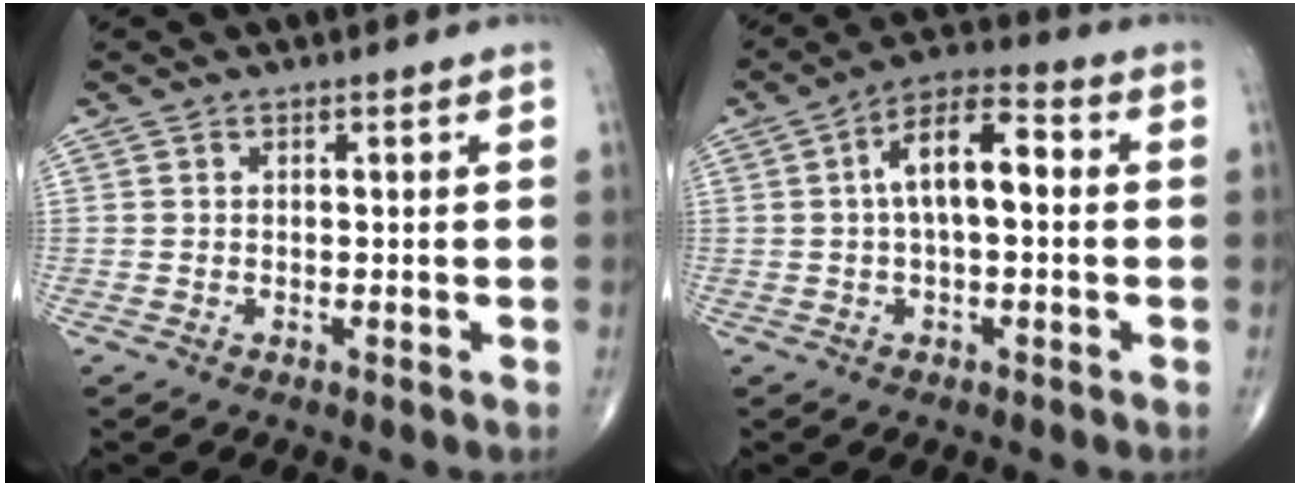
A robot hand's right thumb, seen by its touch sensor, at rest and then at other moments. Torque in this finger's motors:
{"motor_torque": [1.54, 2.83, 0.49, -0.05, 0.05]}